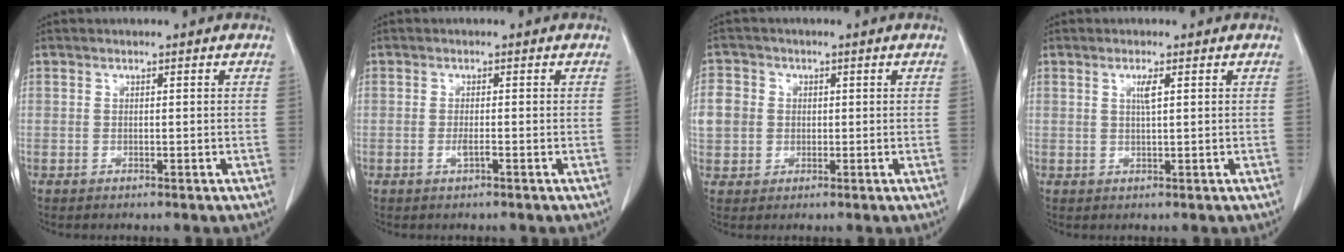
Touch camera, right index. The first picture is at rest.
{"total": 1.2, "force": [-0.5, -0.1, 1.1], "torque": [-0.025, -0.003, -0.009]}
{"total": 6.4, "force": [0.7, 6.0, 2.2], "torque": [-0.058, 0.016, 0.017]}
{"total": 1.8, "force": [0.6, 0.0, 1.7], "torque": [-0.035, -0.001, 0.013]}